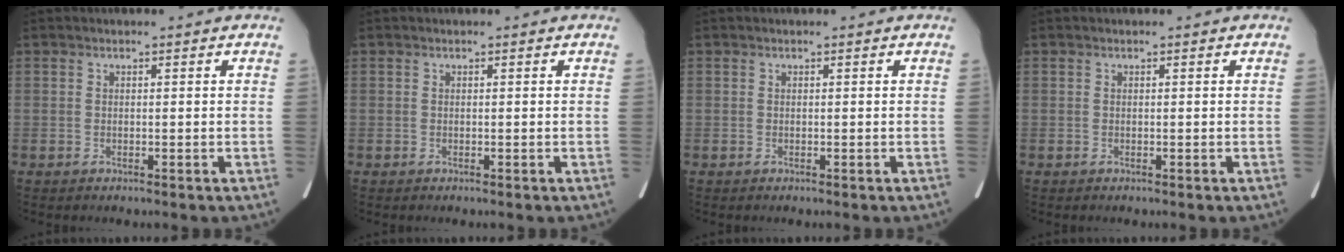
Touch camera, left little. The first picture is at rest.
{"total": 0.0}
{"total": 0.0}
{"total": 0.0}